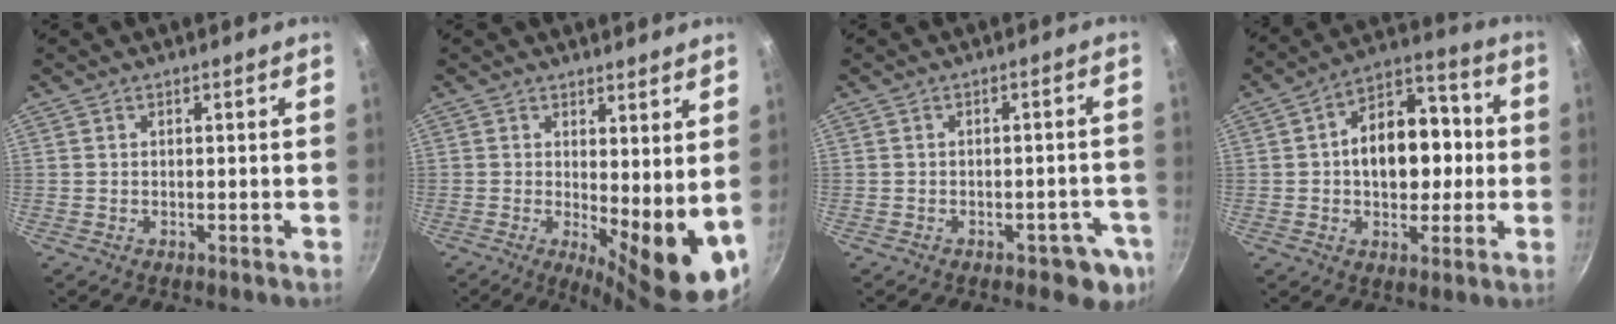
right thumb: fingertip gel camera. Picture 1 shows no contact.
{"total": 12.2, "force": [0.1, 4.5, 11.4], "torque": [-0.153, -0.026, 0.016]}
{"total": 5.7, "force": [-3.2, 2.7, 3.9], "torque": [-0.029, 0.023, -0.036]}
{"total": 15.2, "force": [0.4, 9.7, 11.7], "torque": [-0.133, 0.032, -0.001]}